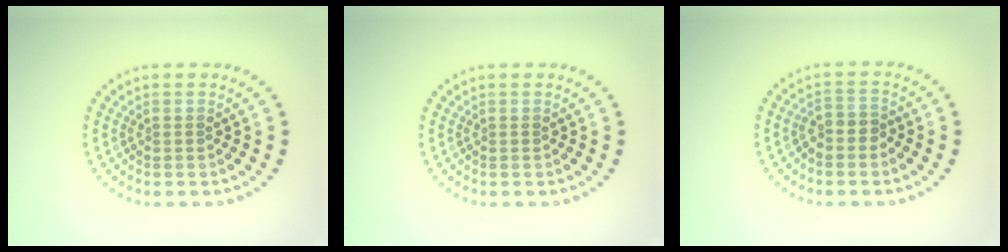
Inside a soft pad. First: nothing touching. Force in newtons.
{"total": 0.0}
{"total": 1.8, "press": 1.6, "slide": 0.9}